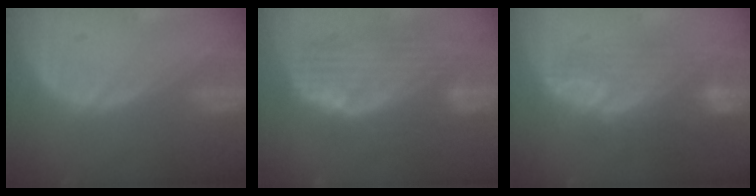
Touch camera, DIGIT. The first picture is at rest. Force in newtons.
{"total": 10.0, "press": 8.8, "slide": 4.7}
{"total": 9.3, "press": 8.4, "slide": 4.0}